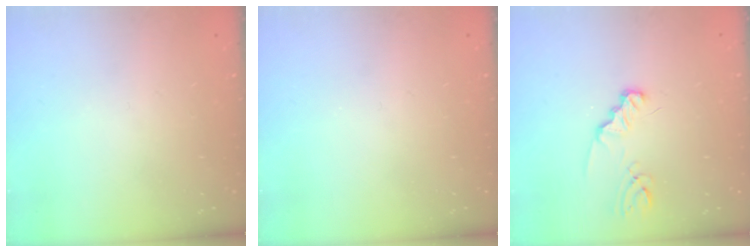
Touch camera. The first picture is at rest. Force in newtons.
{"total": 0.0}
{"total": 2.7, "press": 2.7, "slide": 0.4}